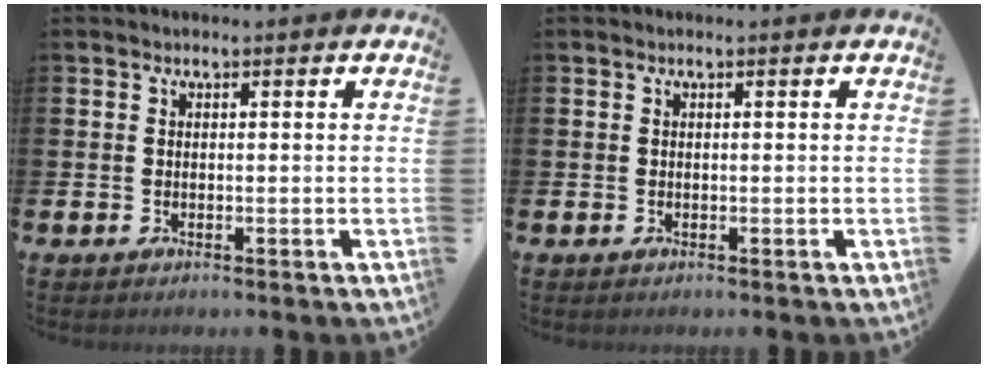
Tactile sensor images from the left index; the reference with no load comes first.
{"total": 0.0}